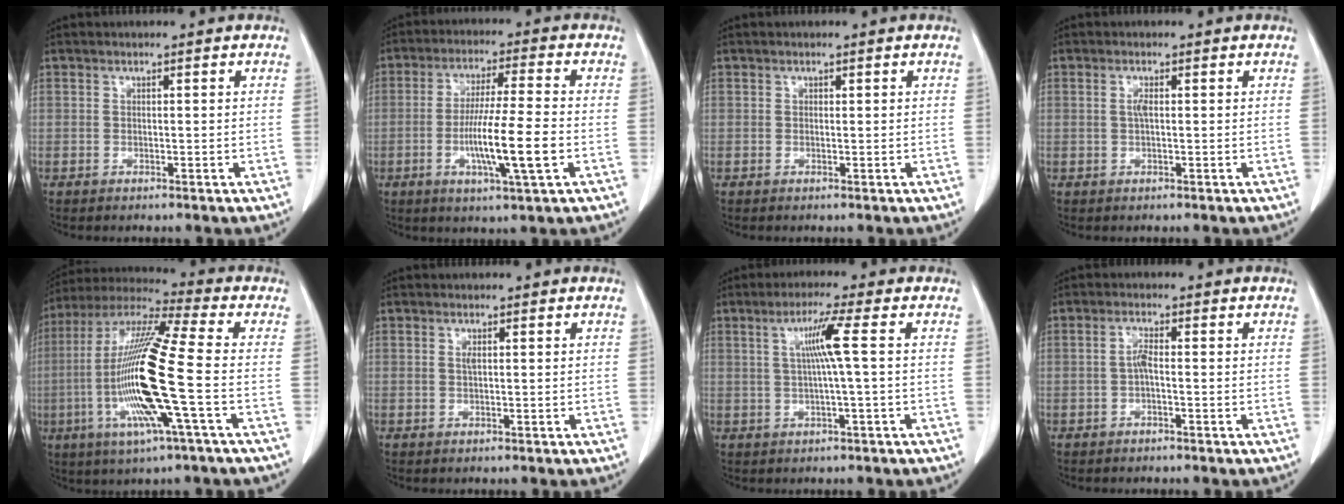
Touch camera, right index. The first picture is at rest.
{"total": 11.0, "force": [-2.8, 0.0, 10.6], "torque": [-0.198, -0.013, -0.053]}
{"total": 0.0}
{"total": 1.3, "force": [0.2, 0.3, 1.3], "torque": [-0.029, 0.001, 0.004]}
{"total": 18.2, "force": [-3.4, 0.0, 17.8], "torque": [-0.369, -0.010, -0.077]}
{"total": 0.7, "force": [0.3, 0.1, 0.7], "torque": [-0.020, -0.001, 0.005]}
{"total": 5.3, "force": [0.9, -1.1, 5.1], "torque": [-0.098, 0.006, 0.020]}
{"total": 1.9, "force": [-0.3, 0.3, 1.9], "torque": [-0.038, 0.003, -0.007]}